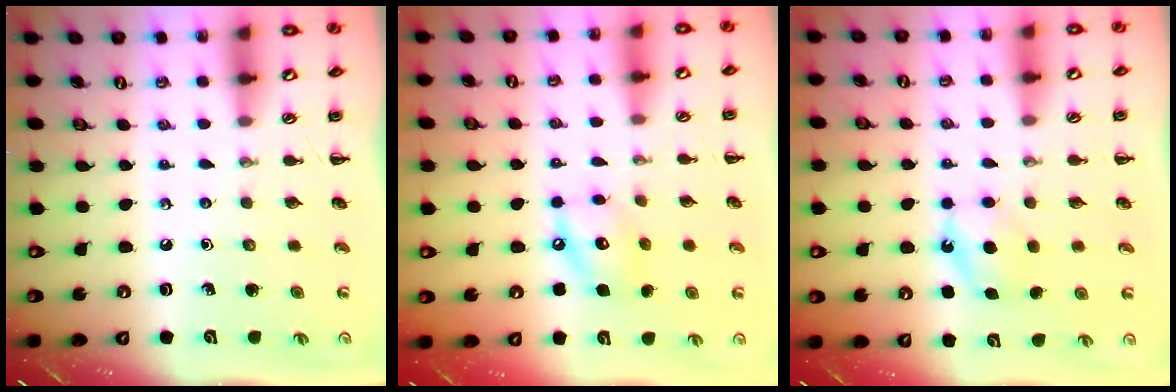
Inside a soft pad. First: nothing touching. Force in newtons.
{"total": 10.6, "press": 10.5, "slide": 1.5}
{"total": 5.9, "press": 5.7, "slide": 1.5}